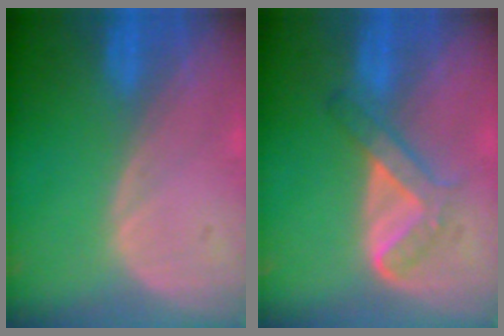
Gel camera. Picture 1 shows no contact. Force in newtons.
{"total": 4.9, "press": 4.8, "slide": 1.0}